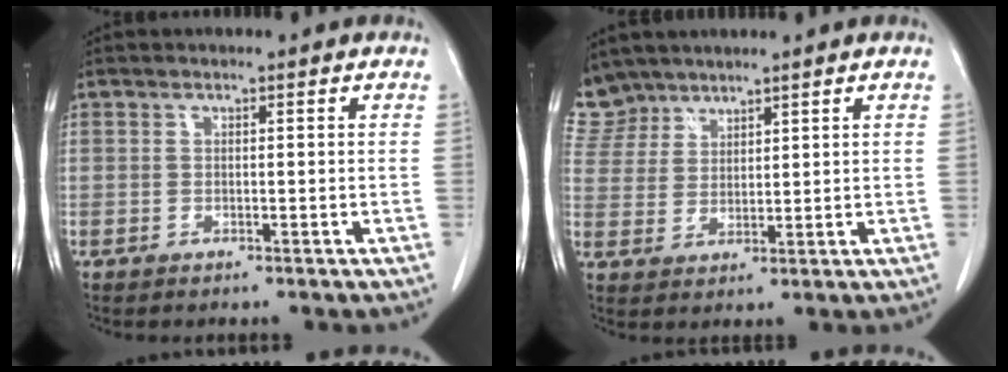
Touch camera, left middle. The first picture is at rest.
{"total": 7.0, "force": [6.3, 3.2, -0.1], "torque": [-0.001, 0.005, 0.134]}